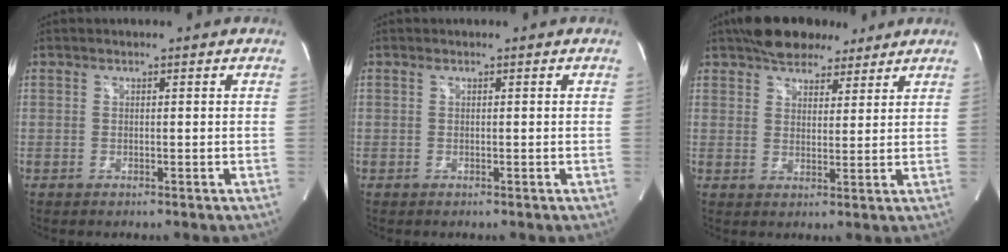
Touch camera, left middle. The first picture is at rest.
{"total": 0.0}
{"total": 10.0, "force": [7.8, 4.3, 4.4], "torque": [-0.064, 0.026, 0.126]}